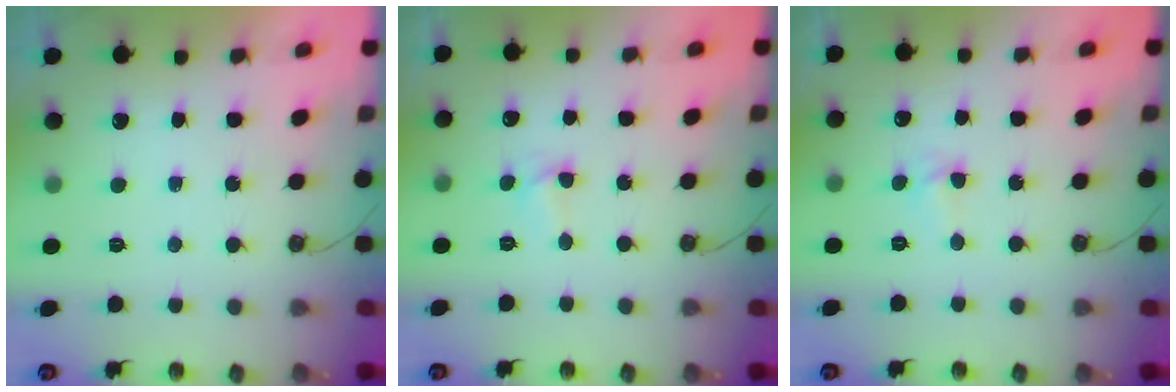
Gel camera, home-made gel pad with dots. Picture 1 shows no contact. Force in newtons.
{"total": 3.7, "press": 3.7, "slide": 0.4}
{"total": 2.9, "press": 2.9, "slide": 0.4}